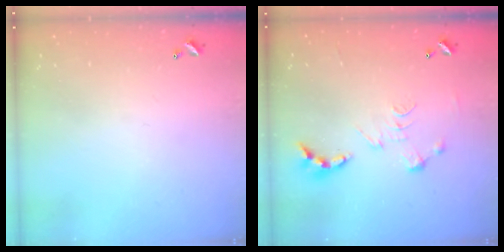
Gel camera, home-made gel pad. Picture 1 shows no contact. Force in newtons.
{"total": 0.0}